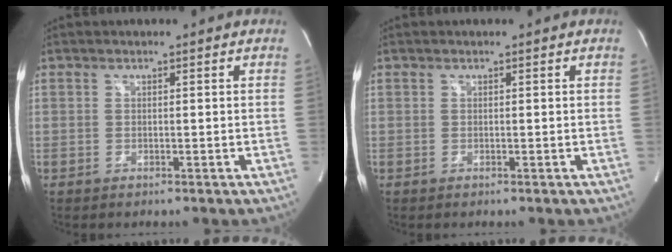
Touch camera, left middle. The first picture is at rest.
{"total": 0.0}